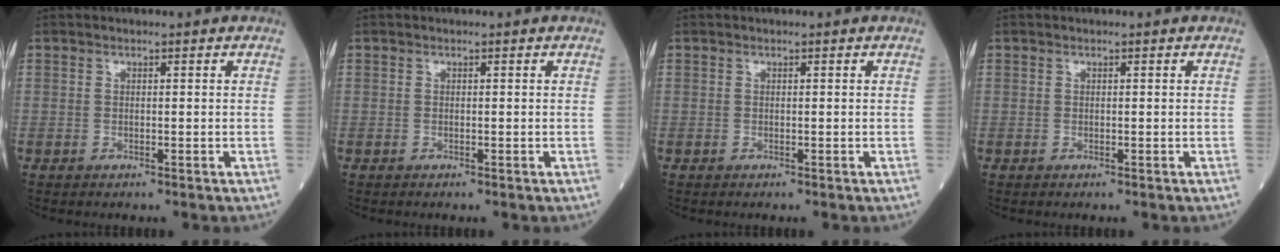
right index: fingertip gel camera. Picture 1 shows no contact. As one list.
[{"total": 0.0}, {"total": 0.0}, {"total": 0.0}]